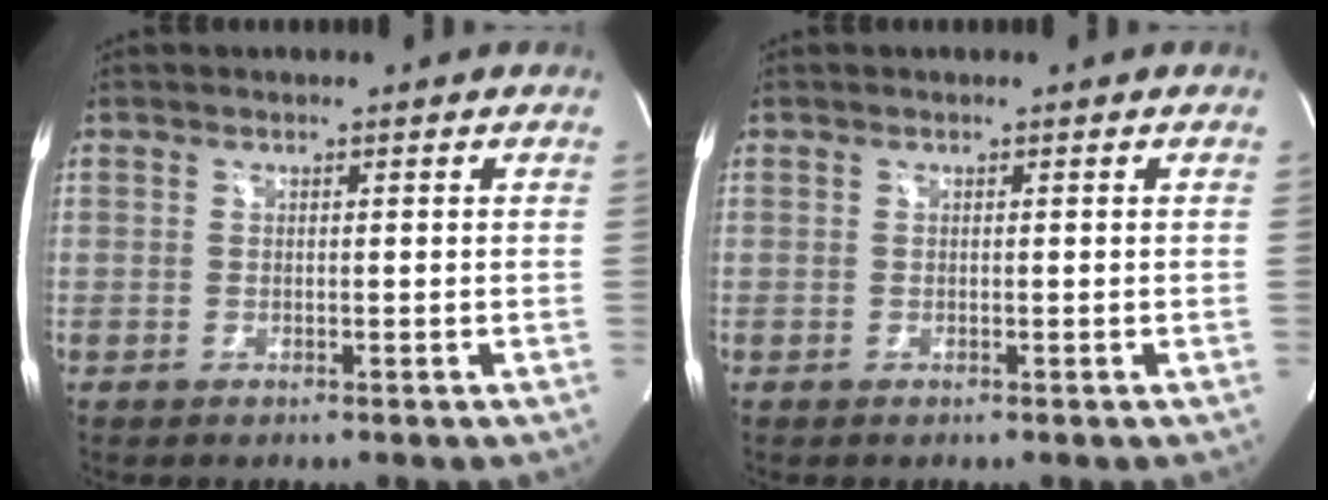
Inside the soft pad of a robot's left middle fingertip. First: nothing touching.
{"total": 0.0}